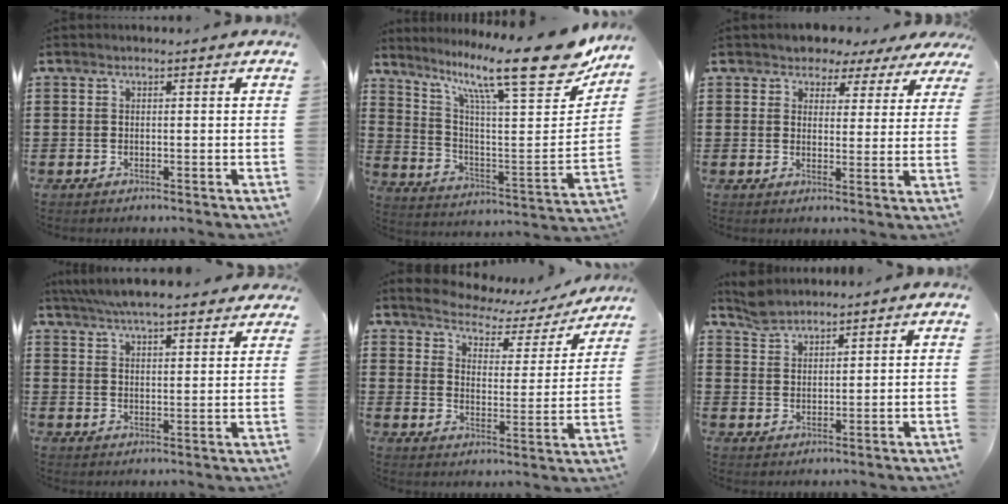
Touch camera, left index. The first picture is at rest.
{"total": 15.9, "force": [11.8, 1.9, 10.6], "torque": [-0.201, -0.082, 0.186]}
{"total": 3.3, "force": [2.8, 1.9, 0.1], "torque": [-0.024, -0.005, 0.046]}
{"total": 6.0, "force": [5.6, 0.5, 1.9], "torque": [-0.056, -0.017, 0.103]}
{"total": 3.1, "force": [3.0, 0.7, 0.3], "torque": [-0.030, -0.029, 0.042]}
{"total": 3.1, "force": [3.0, 0.8, 0.3], "torque": [-0.016, -0.001, 0.058]}